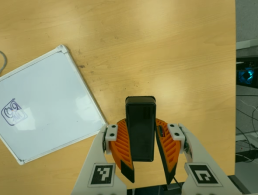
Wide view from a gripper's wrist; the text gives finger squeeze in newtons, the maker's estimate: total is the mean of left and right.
{"total": 11.3, "left": 8.7, "right": 13.8}